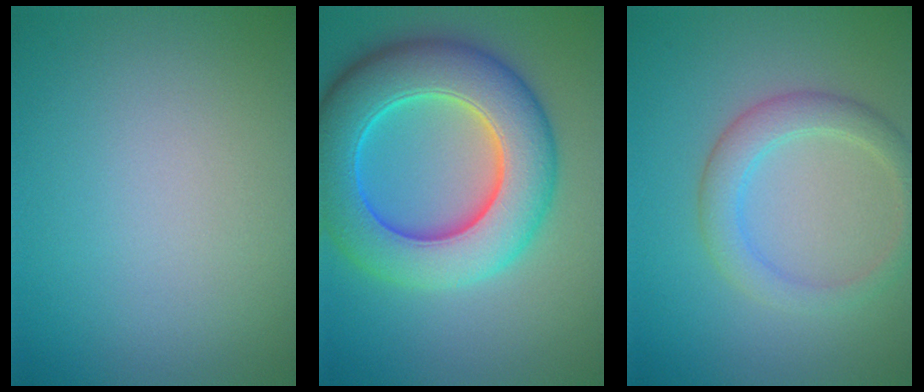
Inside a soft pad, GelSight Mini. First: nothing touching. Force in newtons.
{"total": 10.4, "press": 10.4, "slide": 0.2}
{"total": 3.2, "press": 3.2, "slide": 0.3}